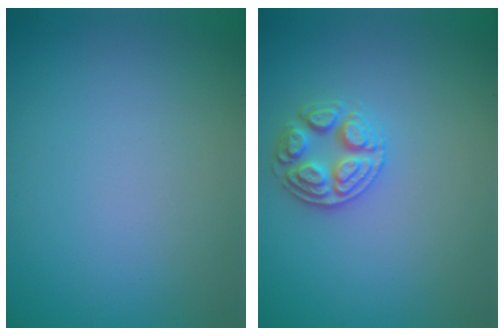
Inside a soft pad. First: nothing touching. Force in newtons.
{"total": 2.8, "press": 2.7, "slide": 0.6}